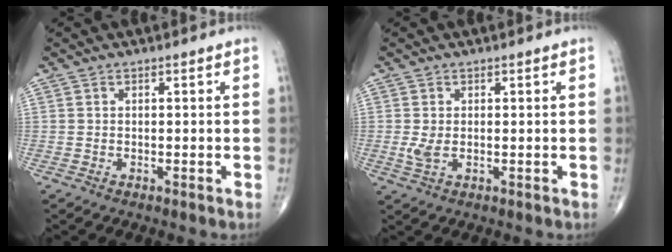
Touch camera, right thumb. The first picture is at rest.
{"total": 2.4, "force": [0.1, 1.4, 1.9], "torque": [-0.048, -0.004, 0.005]}